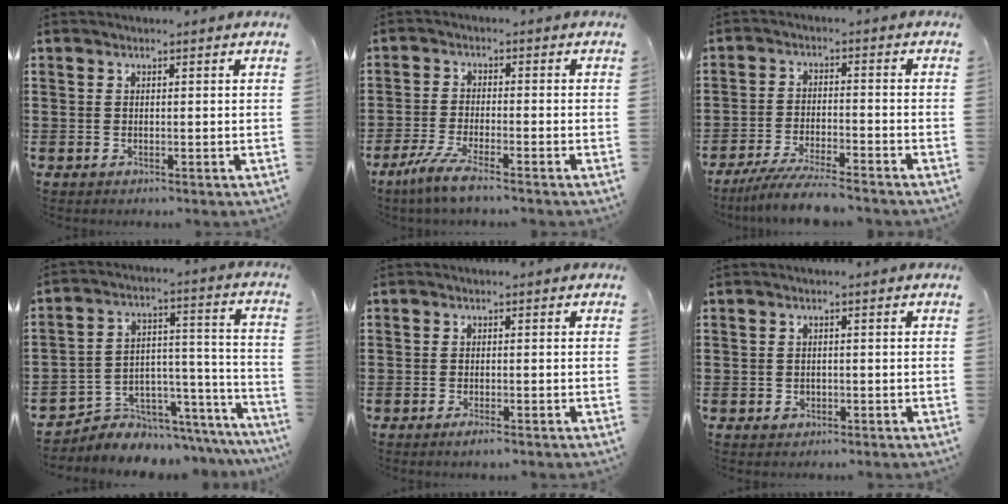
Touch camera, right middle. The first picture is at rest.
{"total": 4.5, "force": [-3.5, 0.0, 2.9], "torque": [-0.076, -0.017, -0.070]}
{"total": 5.8, "force": [-5.3, 0.1, 2.5], "torque": [-0.052, -0.012, -0.100]}
{"total": 4.8, "force": [-4.1, 2.5, -0.2], "torque": [-0.007, -0.001, -0.082]}
{"total": 1.2, "force": [-0.8, 0.1, 0.8], "torque": [-0.016, -0.004, -0.014]}
{"total": 1.0, "force": [-0.3, 0.8, 0.4], "torque": [-0.010, 0.003, -0.008]}